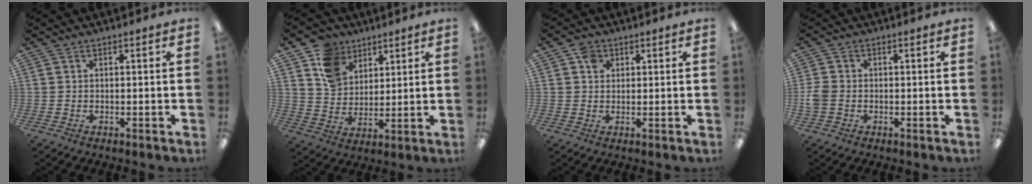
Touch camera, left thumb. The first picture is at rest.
{"total": 11.1, "force": [6.9, 8.1, 3.1], "torque": [-0.077, -0.026, 0.137]}
{"total": 3.0, "force": [1.4, 2.4, 1.0], "torque": [-0.017, 0.001, 0.023]}
{"total": 3.6, "force": [-0.8, 2.8, 2.2], "torque": [-0.042, 0.007, -0.016]}